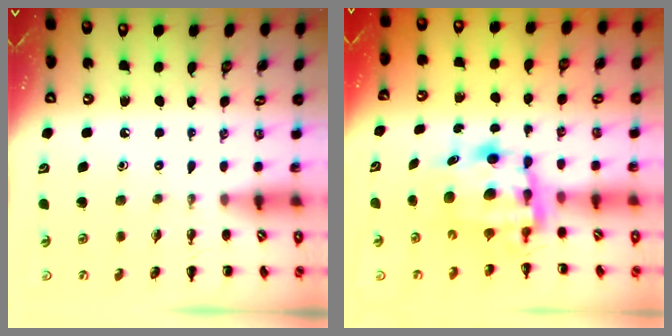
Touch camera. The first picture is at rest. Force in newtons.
{"total": 7.8, "press": 7.7, "slide": 1.6}